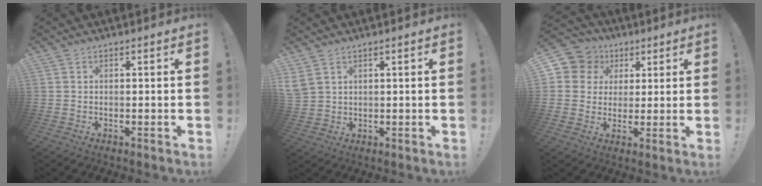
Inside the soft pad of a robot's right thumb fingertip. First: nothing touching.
{"total": 4.3, "force": [2.5, 2.7, 2.3], "torque": [-0.054, -0.006, 0.052]}
{"total": 9.0, "force": [3.0, 8.3, 1.9], "torque": [-0.033, -0.012, 0.066]}